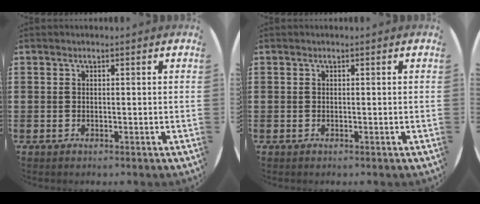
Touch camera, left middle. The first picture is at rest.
{"total": 0.0}